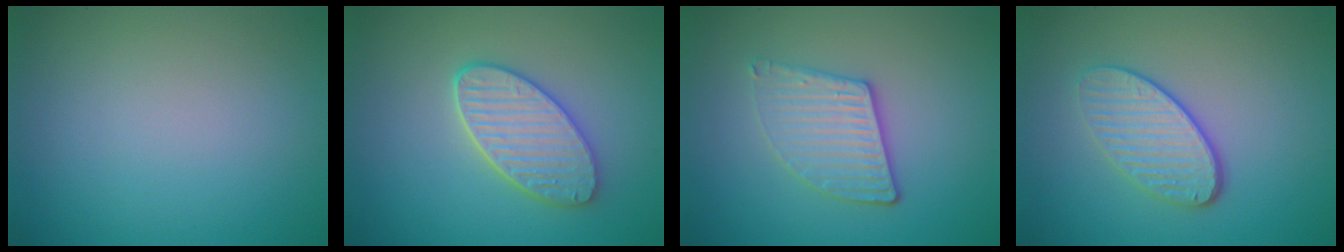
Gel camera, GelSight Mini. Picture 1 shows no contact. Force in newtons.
{"total": 4.7, "press": 4.2, "slide": 2.1}
{"total": 3.6, "press": 3.1, "slide": 1.8}
{"total": 3.9, "press": 3.3, "slide": 2.1}